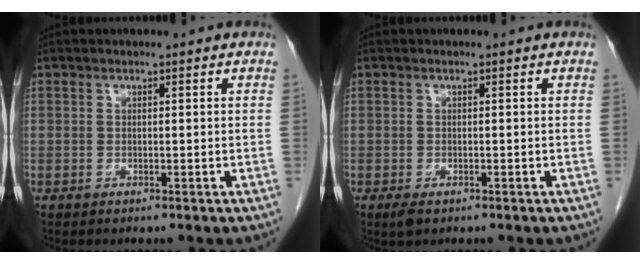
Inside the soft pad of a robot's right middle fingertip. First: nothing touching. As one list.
[{"total": 1.6, "force": [-0.9, 0.7, 1.1], "torque": [-0.024, -0.003, -0.011]}]